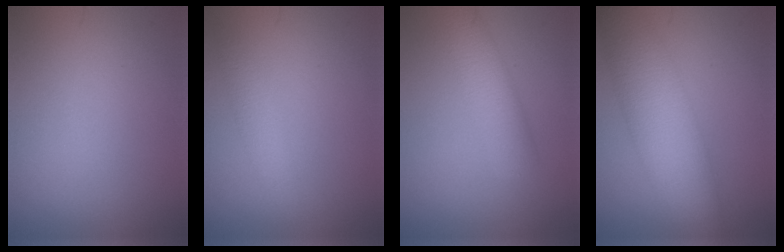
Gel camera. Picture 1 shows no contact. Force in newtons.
{"total": 2.0, "press": 2.0, "slide": 0.1}
{"total": 3.4, "press": 3.4, "slide": 0.1}
{"total": 7.9, "press": 7.9, "slide": 0.5}